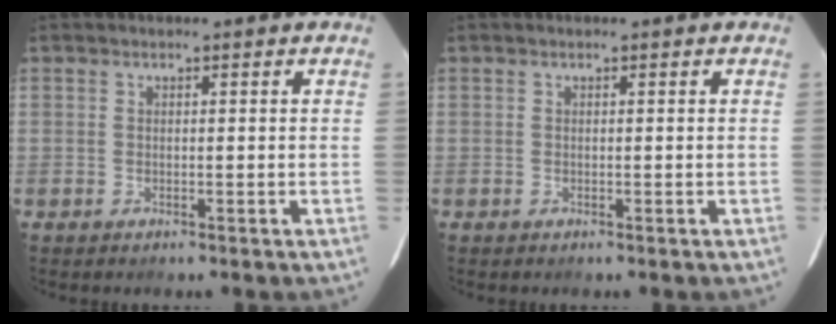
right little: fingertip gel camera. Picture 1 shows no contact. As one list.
[{"total": 0.0}]